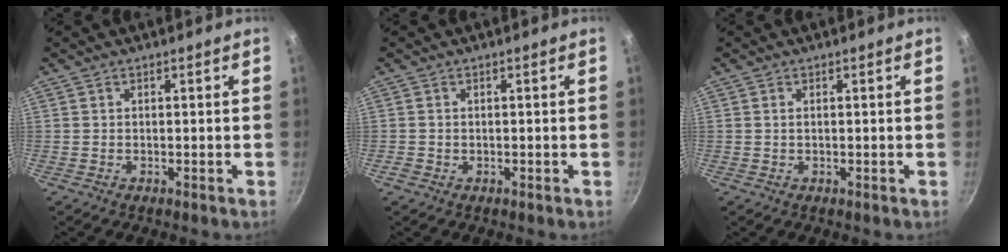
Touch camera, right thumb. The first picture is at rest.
{"total": 0.7, "force": [-0.3, 0.6, 0.3], "torque": [-0.005, -0.001, -0.004]}
{"total": 0.7, "force": [0.2, 0.3, 0.5], "torque": [-0.010, 0.000, 0.003]}